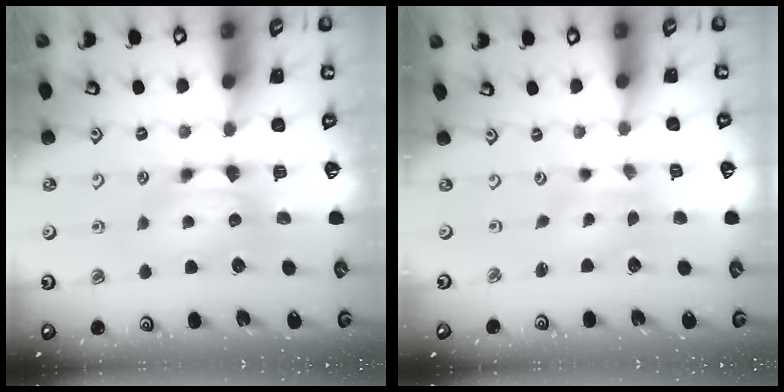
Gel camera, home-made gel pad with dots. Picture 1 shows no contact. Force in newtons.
{"total": 2.1, "press": 1.8, "slide": 1.1}